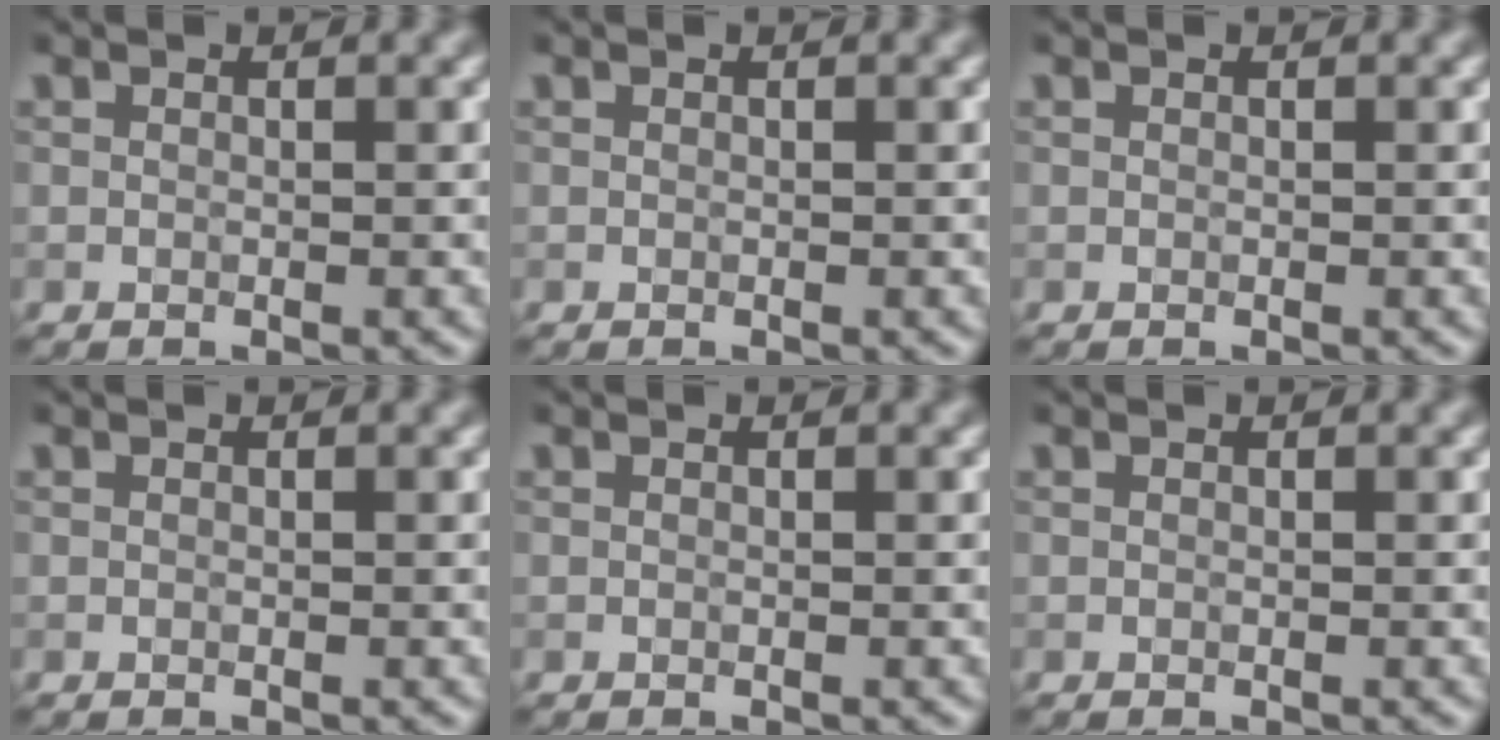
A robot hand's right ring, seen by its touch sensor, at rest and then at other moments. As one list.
[{"total": 0.0}, {"total": 0.0}, {"total": 0.0}, {"total": 0.0}, {"total": 0.0}]